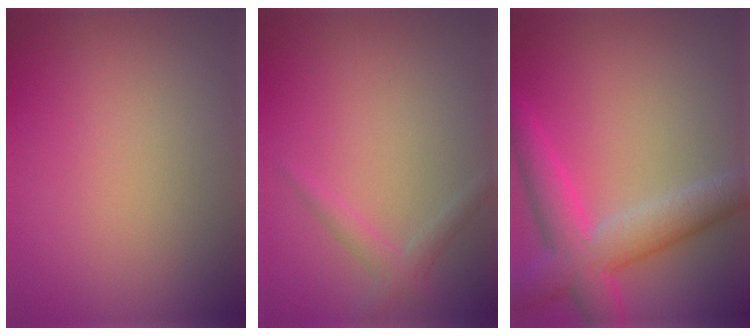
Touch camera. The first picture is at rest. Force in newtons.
{"total": 1.6, "press": 1.6, "slide": 0.1}
{"total": 5.4, "press": 5.4, "slide": 0.4}